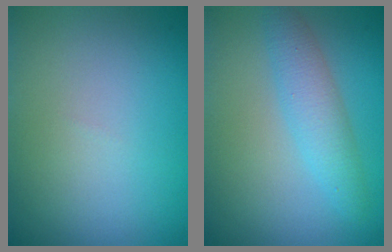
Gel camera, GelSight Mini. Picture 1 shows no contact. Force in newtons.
{"total": 2.9, "press": 2.9, "slide": 0.0}